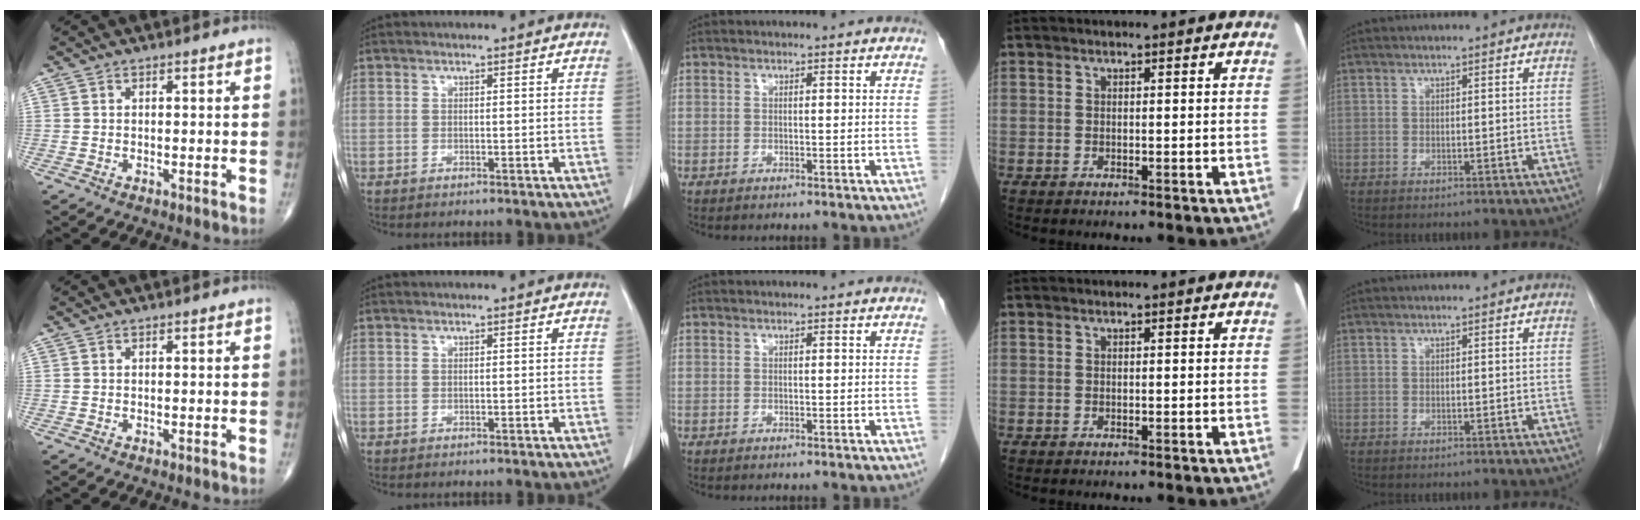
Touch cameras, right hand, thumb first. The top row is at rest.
{}